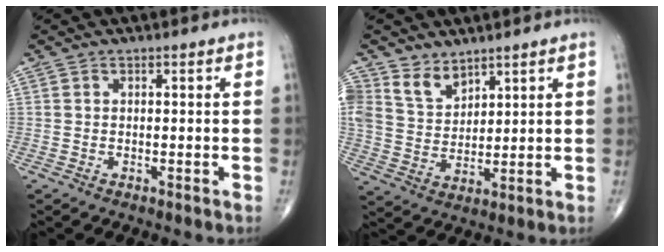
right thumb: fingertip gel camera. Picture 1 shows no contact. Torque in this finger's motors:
{"motor_torque": [0.09, 0.11, 0.55, 0.65, 0.06]}